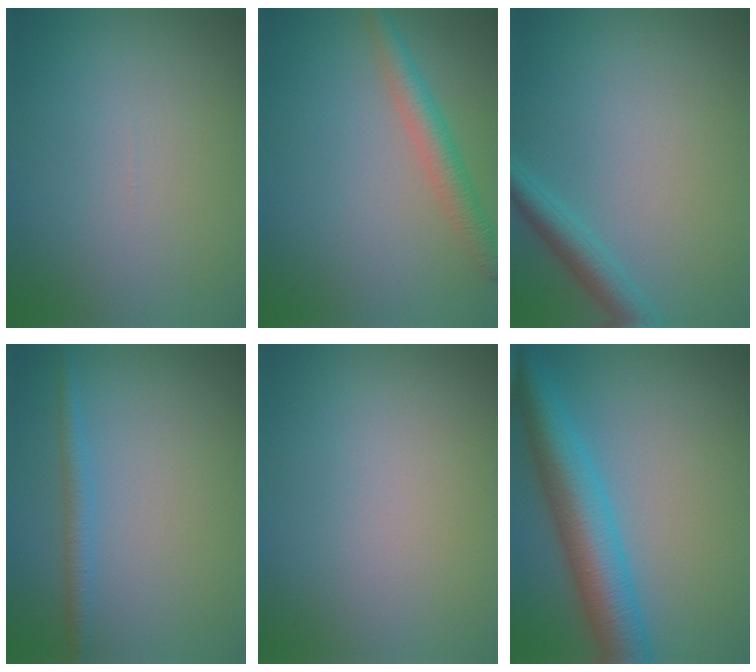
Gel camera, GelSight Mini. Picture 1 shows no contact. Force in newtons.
{"total": 2.9, "press": 2.9, "slide": 0.1}
{"total": 2.7, "press": 2.7, "slide": 0.1}
{"total": 1.8, "press": 1.8, "slide": 0.1}
{"total": 0.0}
{"total": 7.5, "press": 7.5, "slide": 0.2}